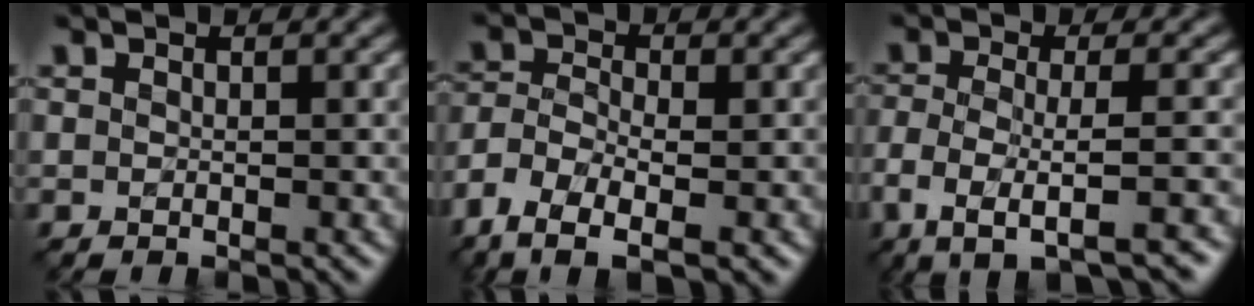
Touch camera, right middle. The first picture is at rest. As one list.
[{"total": 6.2, "force": [-3.9, 2.5, 4.2], "torque": [-0.090, -0.009, -0.071]}, {"total": 5.7, "force": [-2.7, 1.5, 4.8], "torque": [-0.081, -0.008, -0.049]}]